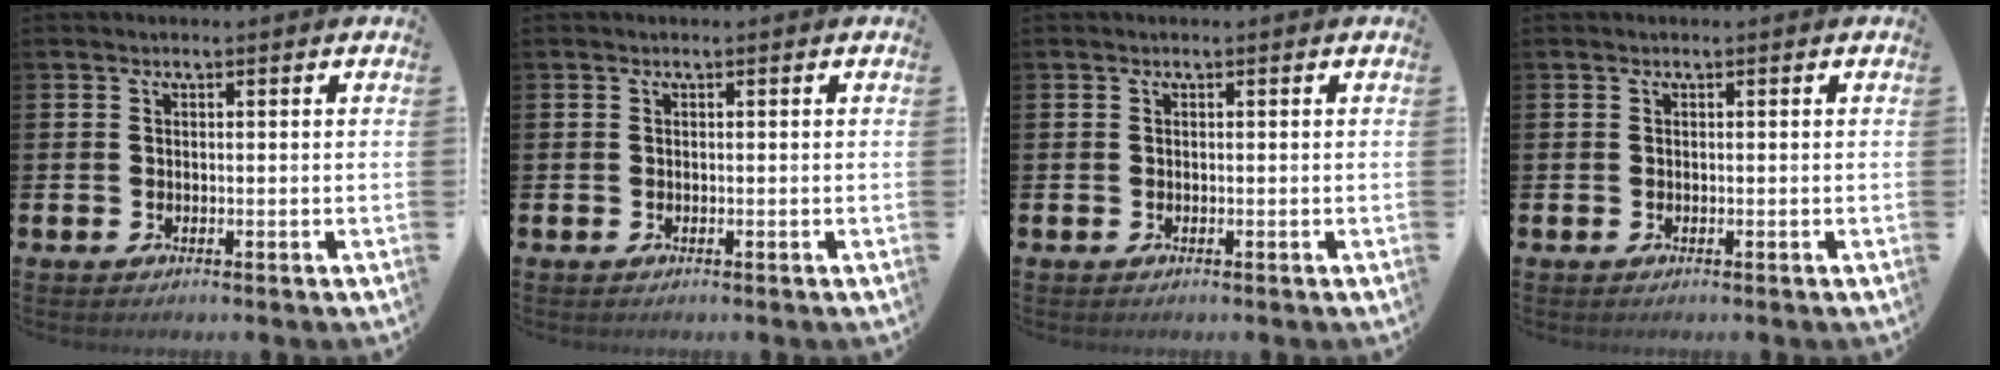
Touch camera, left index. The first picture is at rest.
{"total": 0.0}
{"total": 0.0}
{"total": 0.0}